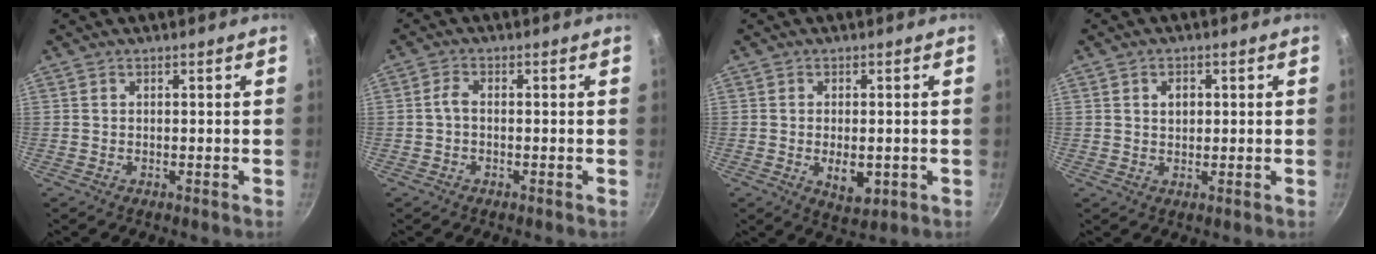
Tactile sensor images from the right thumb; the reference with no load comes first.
{"total": 2.0, "force": [-0.5, 1.1, 1.6], "torque": [-0.036, 0.012, -0.014]}
{"total": 5.8, "force": [-1.2, 3.1, 4.7], "torque": [-0.062, -0.005, -0.008]}
{"total": 2.7, "force": [0.7, 2.0, 1.7], "torque": [-0.014, 0.002, 0.012]}